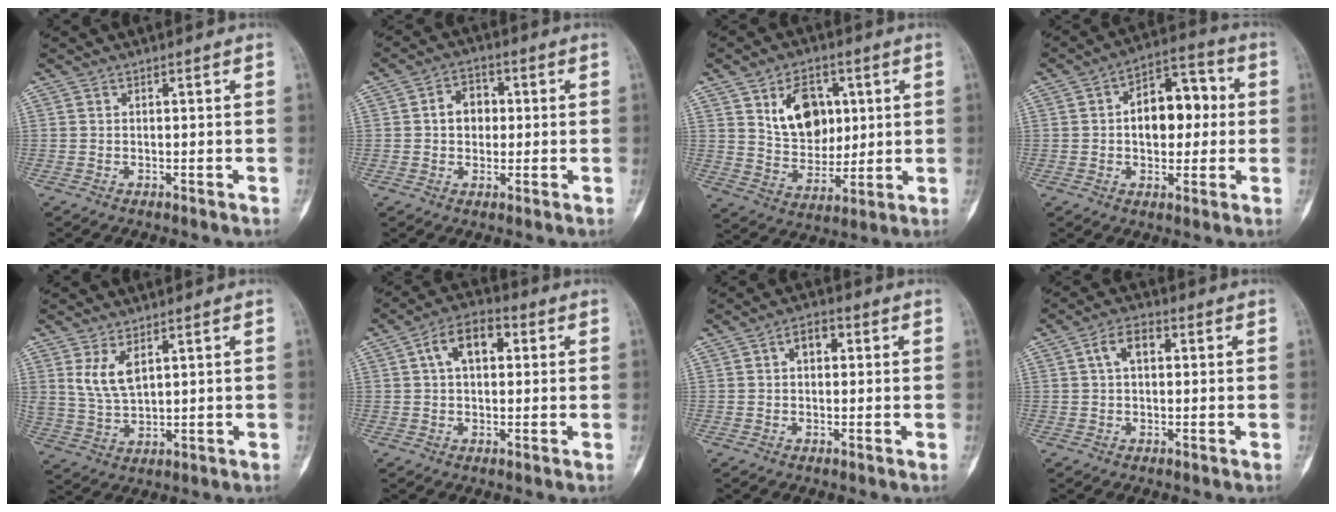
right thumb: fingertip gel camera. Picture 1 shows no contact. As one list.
[{"total": 6.0, "force": [0.6, 4.7, 3.6], "torque": [-0.029, 0.012, 0.003]}, {"total": 12.6, "force": [4.0, 8.8, 8.1], "torque": [-0.089, -0.022, 0.077]}, {"total": 12.9, "force": [1.0, 8.1, 10.1], "torque": [-0.113, 0.031, 0.010]}, {"total": 6.4, "force": [2.9, 3.2, 4.7], "torque": [-0.089, -0.017, 0.069]}, {"total": 8.9, "force": [2.3, 5.3, 6.8], "torque": [-0.105, 0.019, 0.031]}, {"total": 4.0, "force": [1.0, 2.5, 3.0], "torque": [-0.037, 0.012, 0.011]}, {"total": 5.3, "force": [1.3, 3.1, 4.1], "torque": [-0.070, 0.014, 0.018]}]